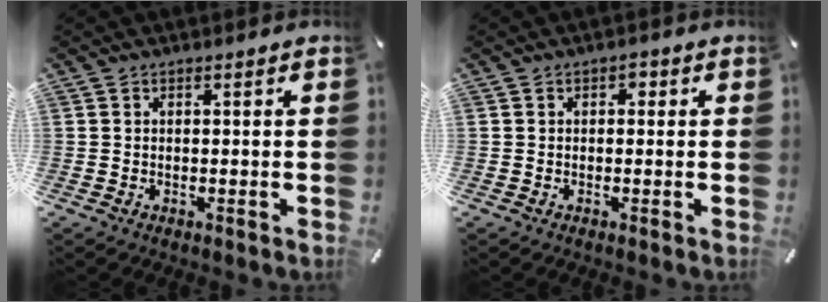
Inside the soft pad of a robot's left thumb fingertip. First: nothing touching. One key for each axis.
{"total": 1.2, "fx": -0.1, "fy": 1.0, "fz": 0.7, "tx": -0.015, "ty": 0.008, "tz": -0.004}